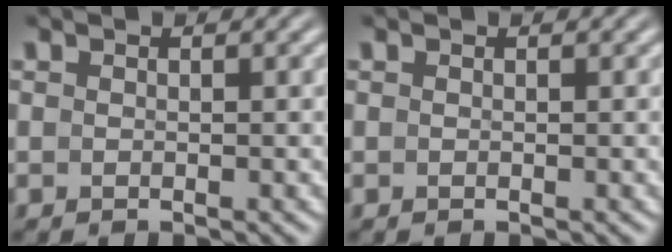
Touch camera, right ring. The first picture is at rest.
{"total": 0.0}